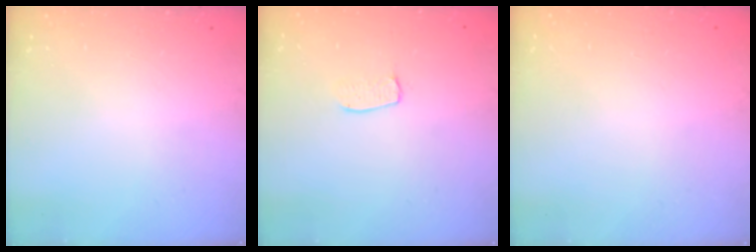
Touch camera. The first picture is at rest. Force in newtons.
{"total": 3.9, "press": 3.9, "slide": 0.3}
{"total": 0.0}